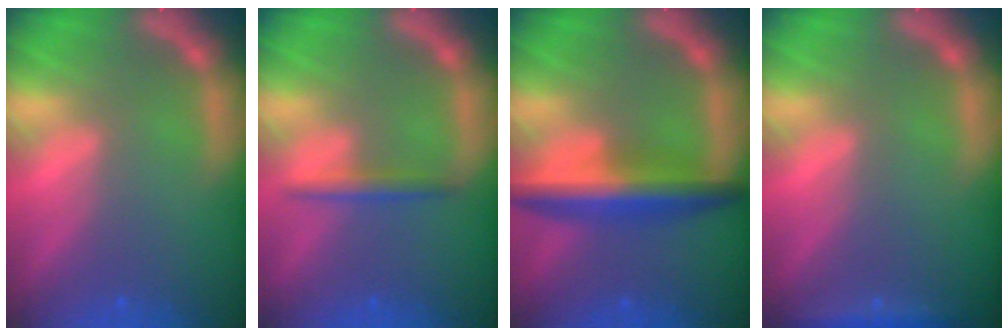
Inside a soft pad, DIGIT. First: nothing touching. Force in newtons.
{"total": 1.9}
{"total": 6.0}
{"total": 1.9}